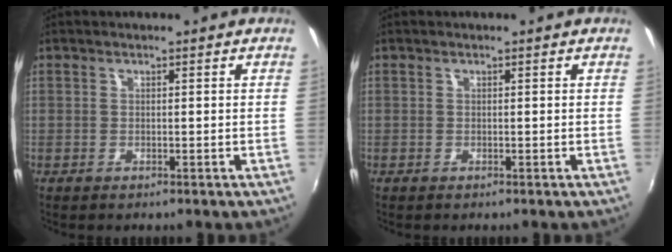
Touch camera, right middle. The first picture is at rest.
{"total": 0.0}